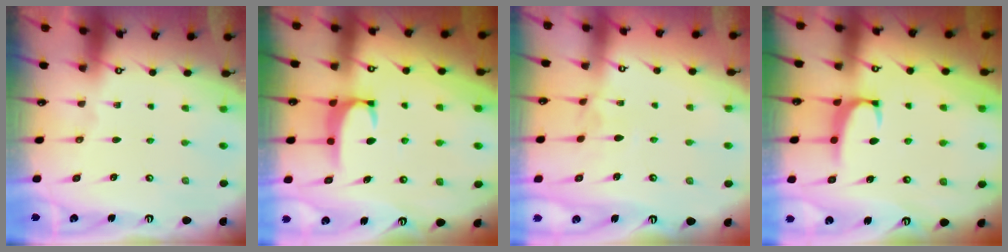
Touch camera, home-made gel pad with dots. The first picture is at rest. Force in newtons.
{"total": 2.3, "press": 2.3, "slide": 0.6}
{"total": 3.4, "press": 3.3, "slide": 0.4}
{"total": 1.2, "press": 0.9, "slide": 0.7}